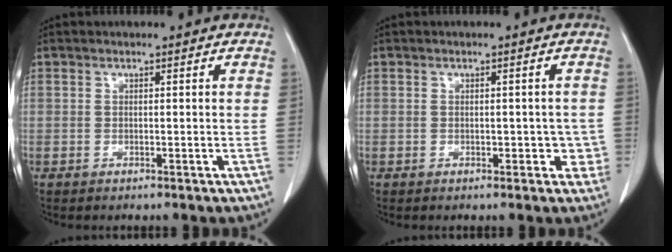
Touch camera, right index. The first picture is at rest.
{"total": 2.8, "force": [-0.5, 2.1, 1.7], "torque": [-0.007, 0.016, -0.003]}